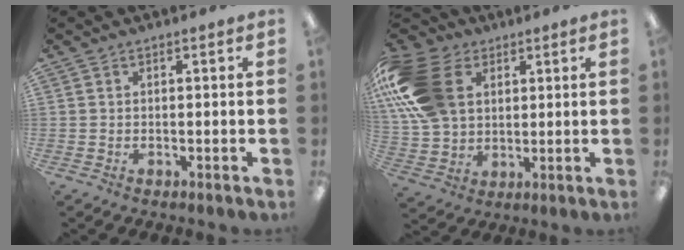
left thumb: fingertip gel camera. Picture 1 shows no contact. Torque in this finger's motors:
{"motor_torque": [2.04, 2.97, 1.43, -1.34, 0.60]}